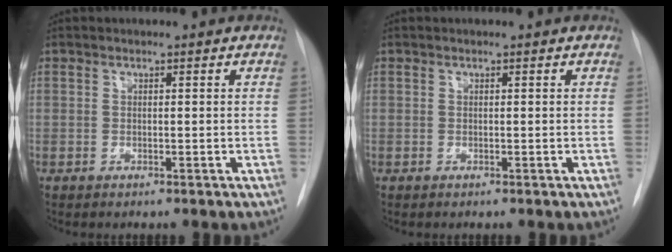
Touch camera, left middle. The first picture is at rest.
{"total": 0.0}